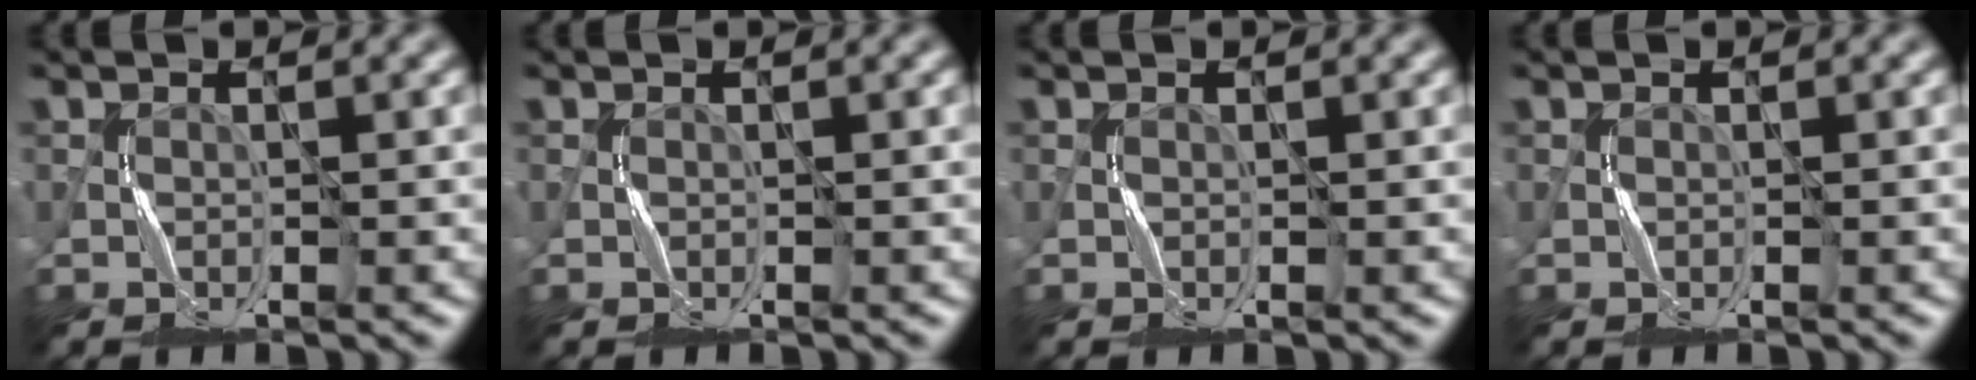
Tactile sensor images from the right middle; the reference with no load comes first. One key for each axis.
{"total": 0.0}
{"total": 0.0}
{"total": 0.0}